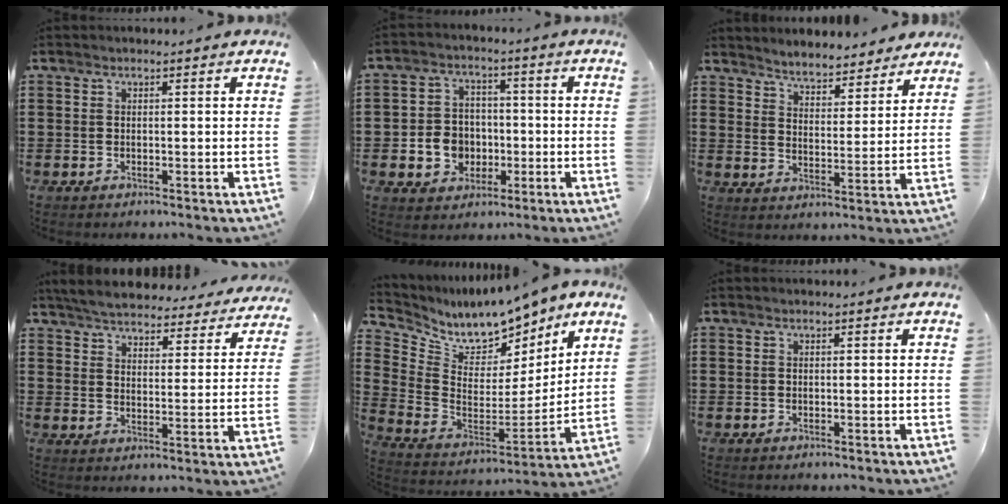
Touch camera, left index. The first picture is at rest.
{"total": 6.1, "force": [-1.2, 5.5, 2.2], "torque": [-0.056, 0.017, -0.020]}
{"total": 4.3, "force": [4.2, 0.1, -0.4], "torque": [-0.016, -0.030, 0.071]}
{"total": 5.1, "force": [5.1, 0.2, 0.7], "torque": [-0.041, -0.033, 0.087]}
{"total": 9.5, "force": [8.5, 3.5, 2.4], "torque": [-0.080, -0.059, 0.149]}
{"total": 0.0}